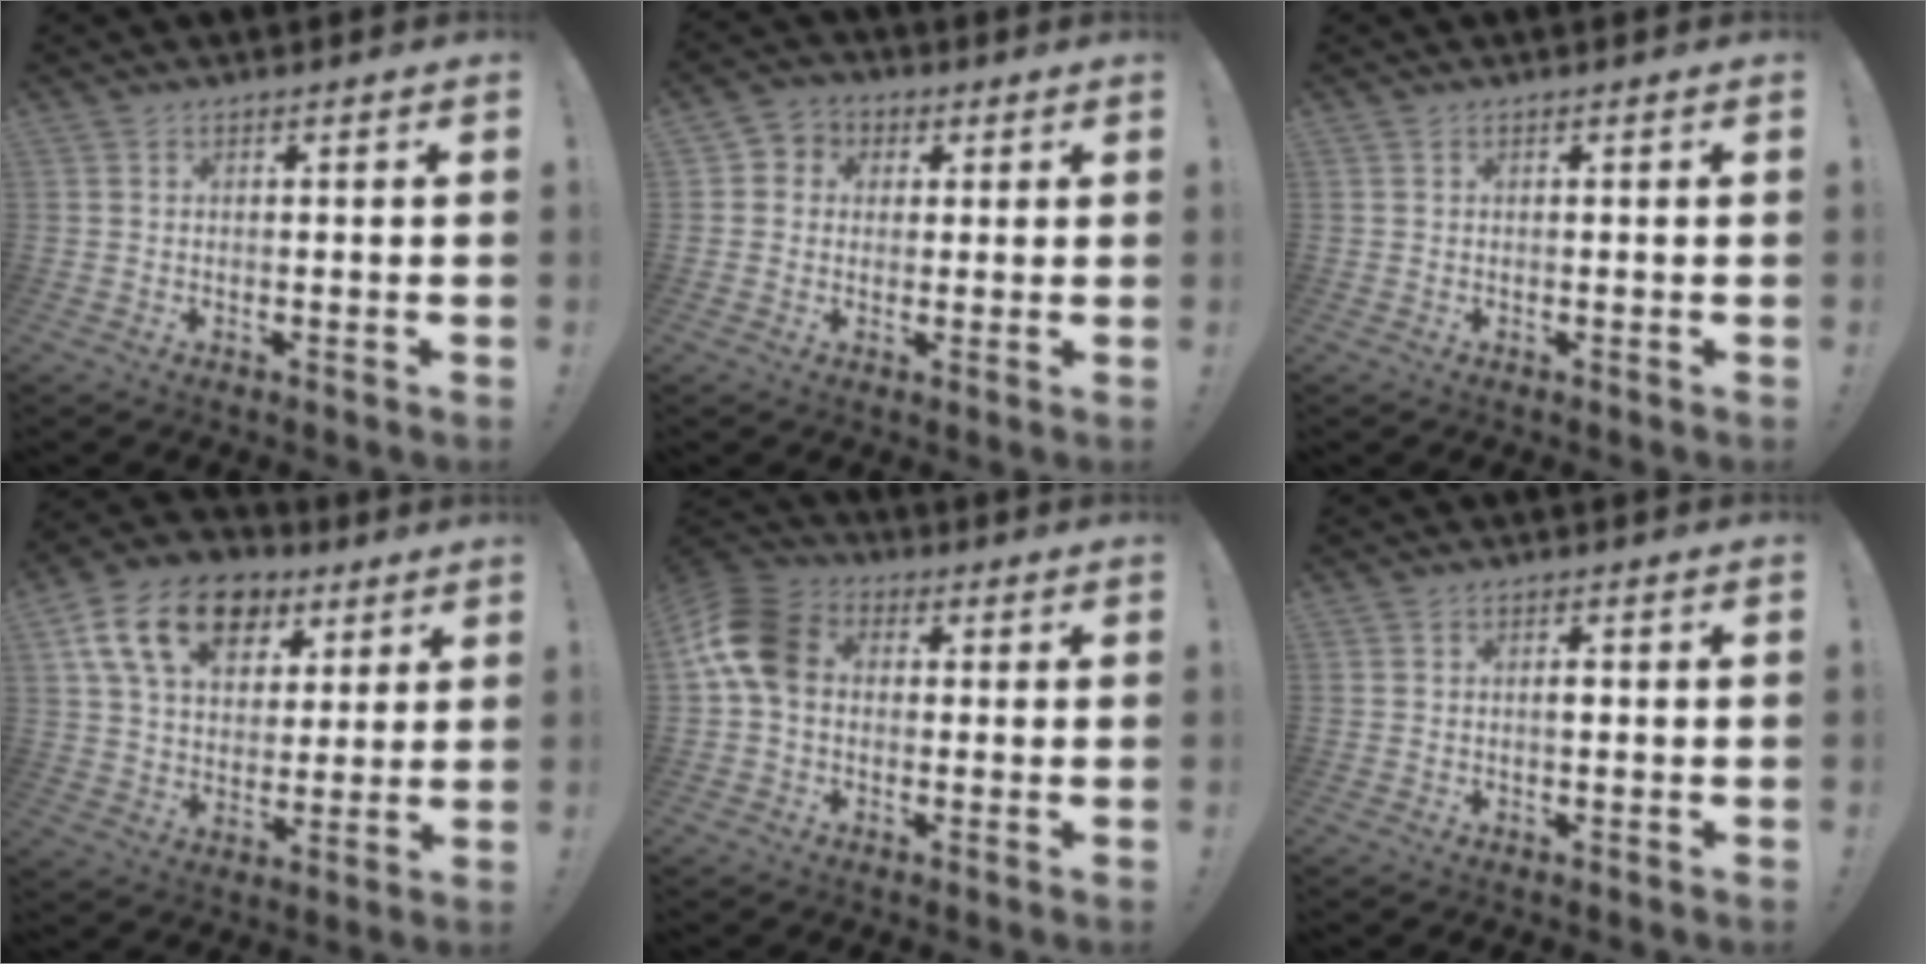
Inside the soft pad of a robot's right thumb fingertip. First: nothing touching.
{"total": 4.9, "force": [-0.2, 4.7, 1.4], "torque": [-0.010, 0.007, -0.002]}
{"total": 0.0}
{"total": 17.8, "force": [8.4, 11.8, 10.3], "torque": [-0.170, -0.029, 0.157]}
{"total": 12.2, "force": [1.0, 8.9, 8.3], "torque": [-0.160, 0.019, 0.024]}
{"total": 1.1, "force": [-0.3, 0.3, 1.0], "torque": [-0.019, 0.004, -0.007]}